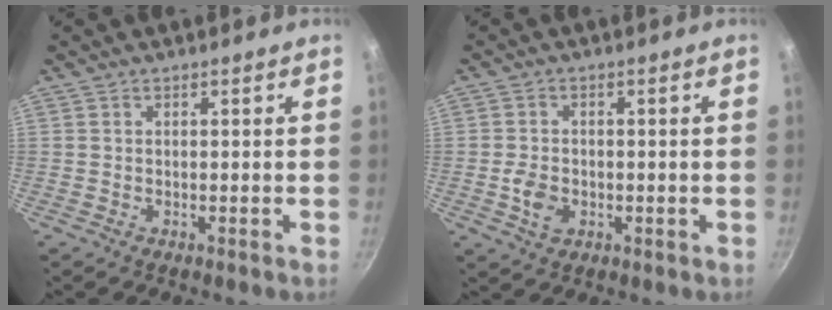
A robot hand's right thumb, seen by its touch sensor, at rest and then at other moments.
{"total": 4.7, "force": [-1.0, 3.4, 3.1], "torque": [-0.053, 0.008, -0.016]}